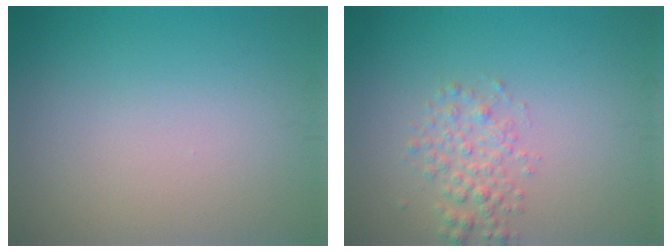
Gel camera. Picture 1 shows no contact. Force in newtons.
{"total": 2.3, "press": 2.3, "slide": 0.1}